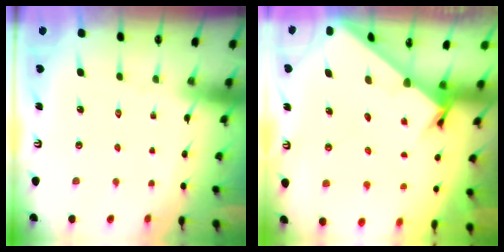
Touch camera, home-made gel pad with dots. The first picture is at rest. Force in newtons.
{"total": 1.9, "press": 1.9, "slide": 0.1}